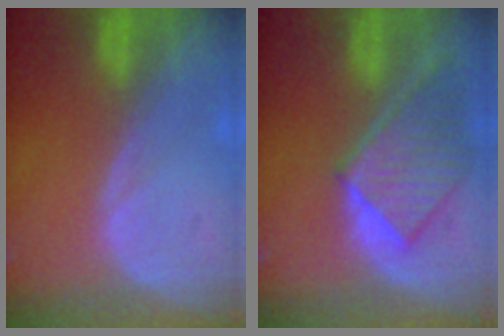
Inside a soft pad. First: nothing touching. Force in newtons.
{"total": 8.2, "press": 7.5, "slide": 3.2}